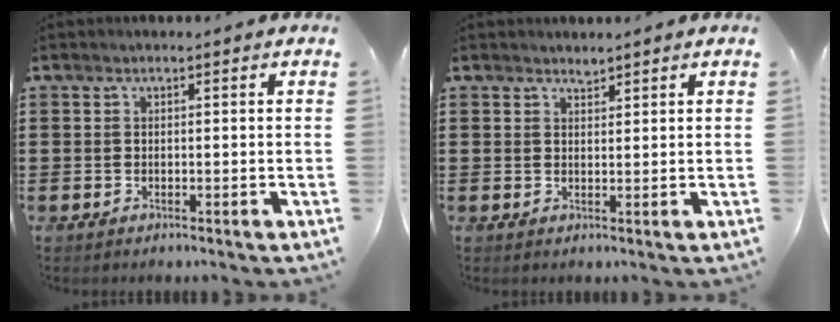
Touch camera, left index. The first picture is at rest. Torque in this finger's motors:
{"motor_torque": [0.15, -0.08, 0.05, 0.00]}